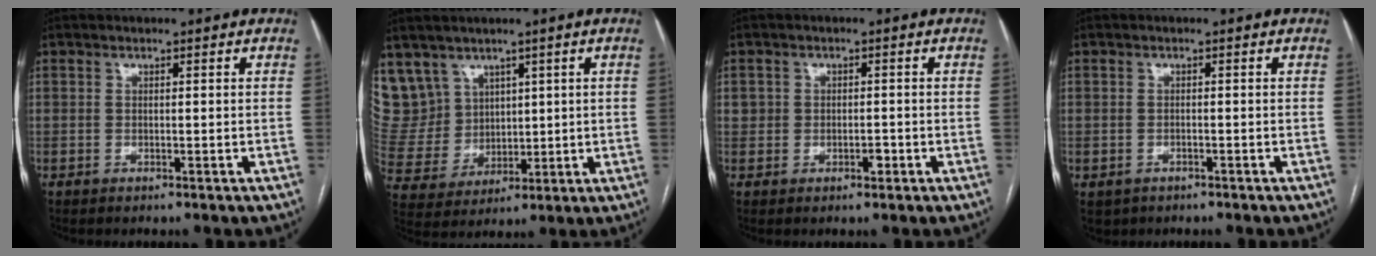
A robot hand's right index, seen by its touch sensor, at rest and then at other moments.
{"total": 10.6, "force": [6.7, 8.2, 0.9], "torque": [-0.038, 0.039, 0.160]}
{"total": 2.3, "force": [-0.4, 1.9, 1.3], "torque": [-0.017, 0.008, -0.002]}
{"total": 2.2, "force": [-1.0, 1.8, 0.6], "torque": [-0.009, 0.001, -0.009]}